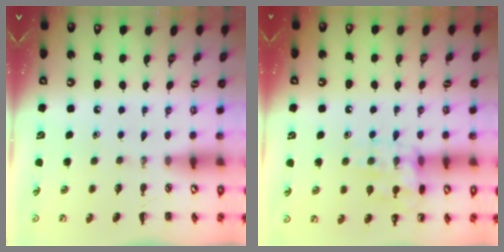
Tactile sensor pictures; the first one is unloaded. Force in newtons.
{"total": 12.0, "press": 12.0, "slide": 0.6}